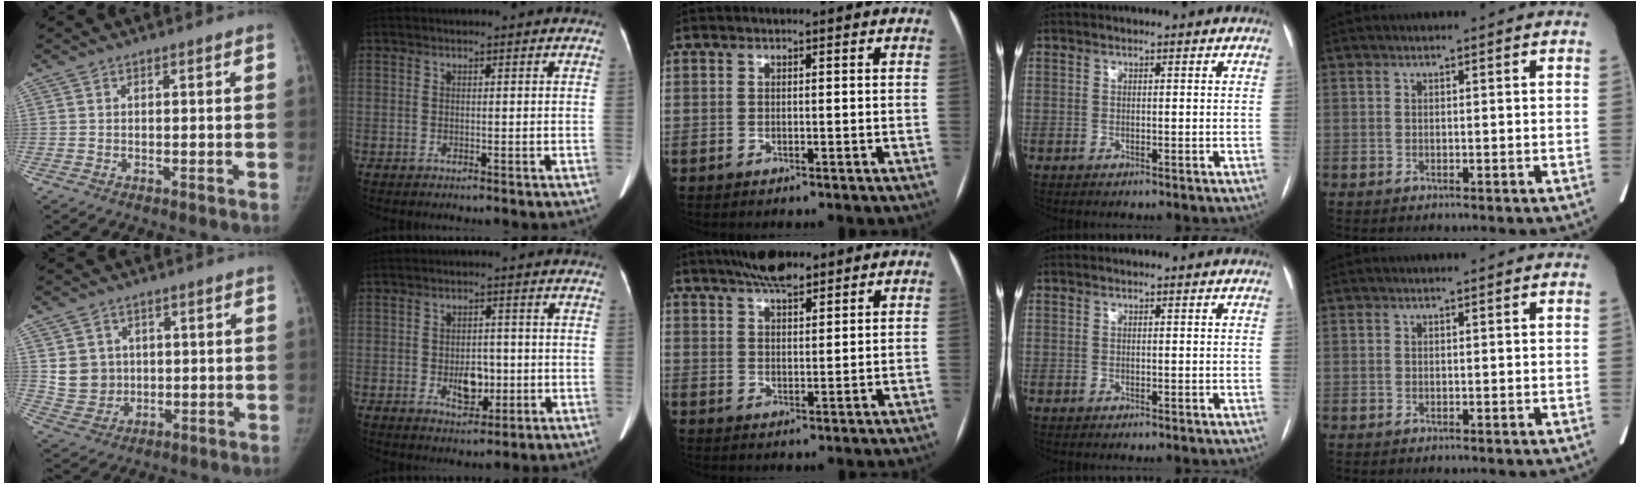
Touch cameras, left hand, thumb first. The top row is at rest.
{"thumb": {"total": 7.0, "force": [1.2, 6.5, 2.4], "torque": [-0.012, -0.008, 0.034]}, "index": {"total": 4.7, "force": [-0.9, 2.9, 3.6], "torque": [-0.057, 0.002, -0.008]}, "middle": {"total": 6.5, "force": [5.2, 1.7, 3.6], "torque": [-0.066, 0.013, 0.088]}}